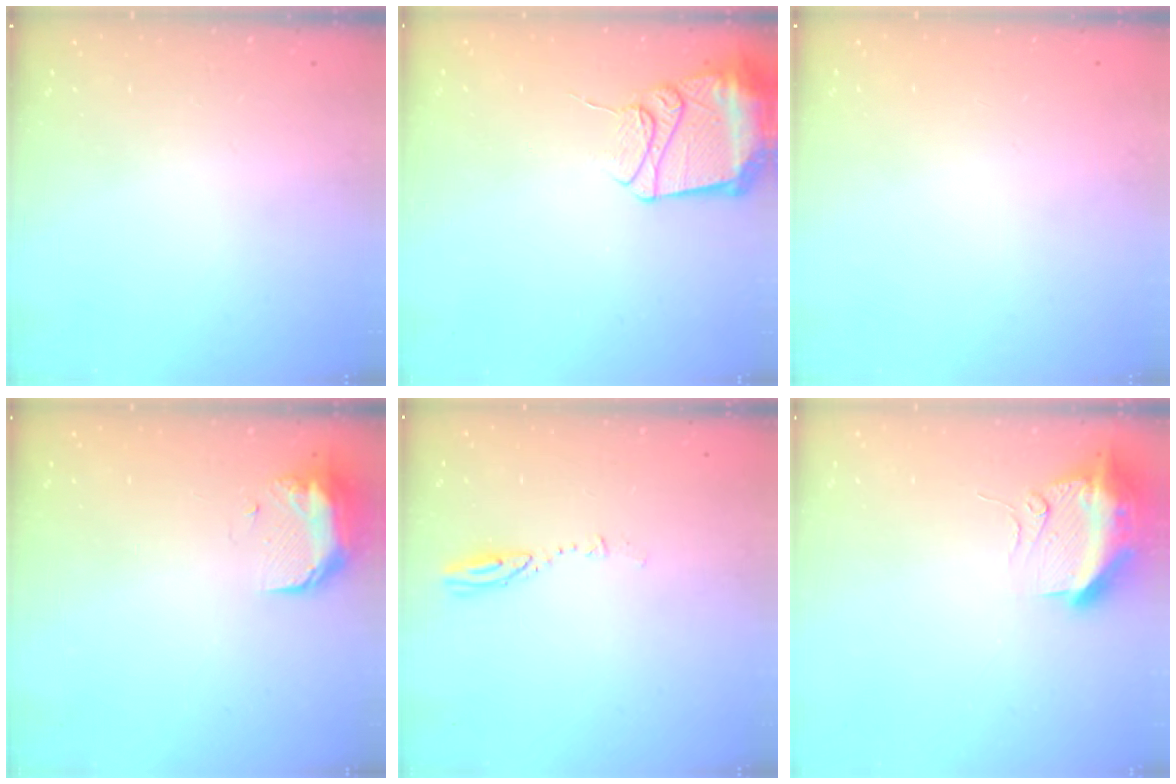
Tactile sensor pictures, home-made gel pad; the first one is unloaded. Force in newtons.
{"total": 12.8, "press": 12.8, "slide": 1.1}
{"total": 13.0, "press": 3.6, "slide": 12.5}
{"total": 11.4, "press": 9.6, "slide": 6.1}
{"total": 3.1, "press": 3.1, "slide": 0.3}
{"total": 12.1, "press": 12.1, "slide": 1.3}